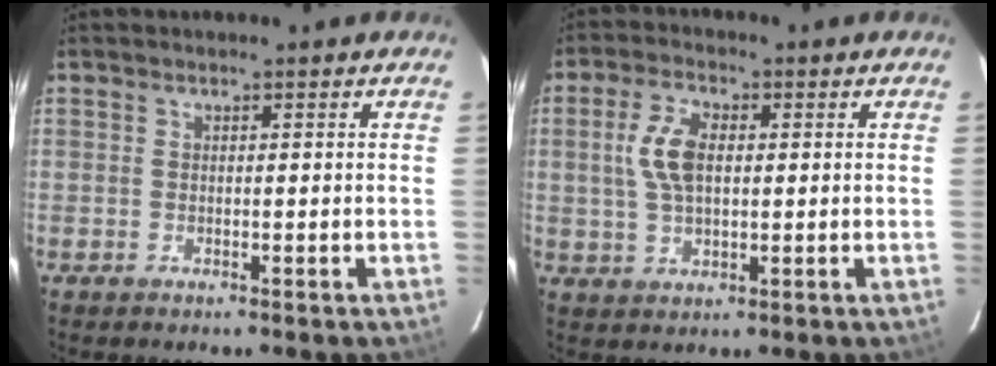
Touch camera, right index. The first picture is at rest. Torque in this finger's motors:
{"motor_torque": [0.18, 0.06, 0.20, 0.11]}